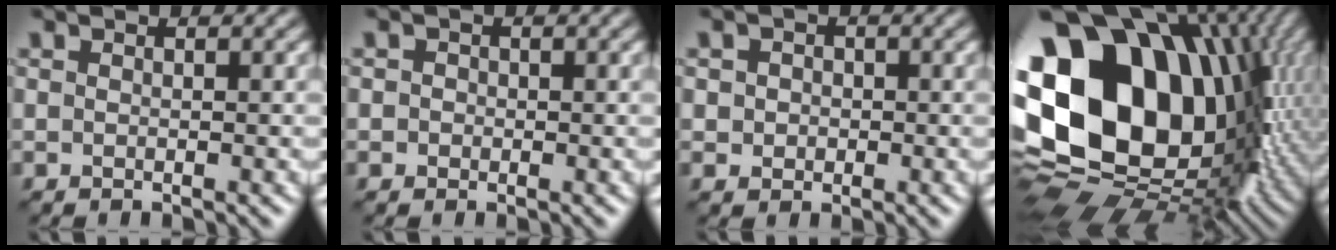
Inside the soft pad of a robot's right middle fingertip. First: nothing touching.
{"total": 1.0, "force": [0.1, 0.9, 0.3], "torque": [0.002, -0.002, -0.006]}
{"total": 2.1, "force": [0.3, 1.9, 0.9], "torque": [-0.003, 0.009, -0.002]}
{"total": 22.1, "force": [3.9, 15.6, 15.1], "torque": [-0.294, -0.011, 0.097]}